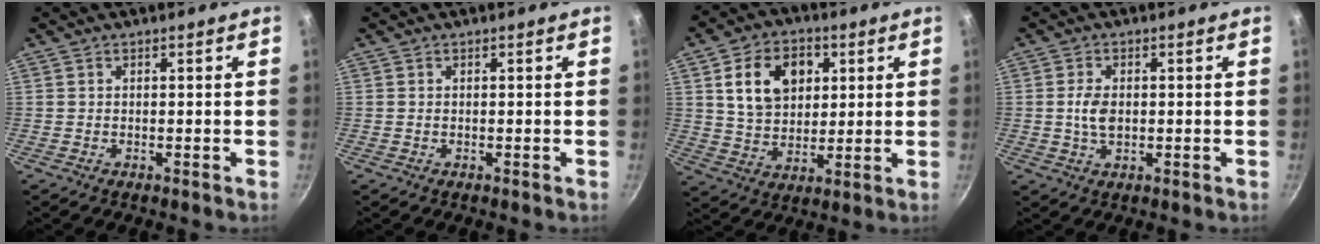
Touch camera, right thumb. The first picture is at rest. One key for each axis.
{"total": 0.0}
{"total": 13.4, "fx": 4.0, "fy": 9.8, "fz": 8.2, "tx": -0.110, "ty": -0.003, "tz": 0.068}
{"total": 4.3, "fx": 0.1, "fy": 2.6, "fz": 3.4, "tx": -0.059, "ty": -0.001, "tz": 0.001}